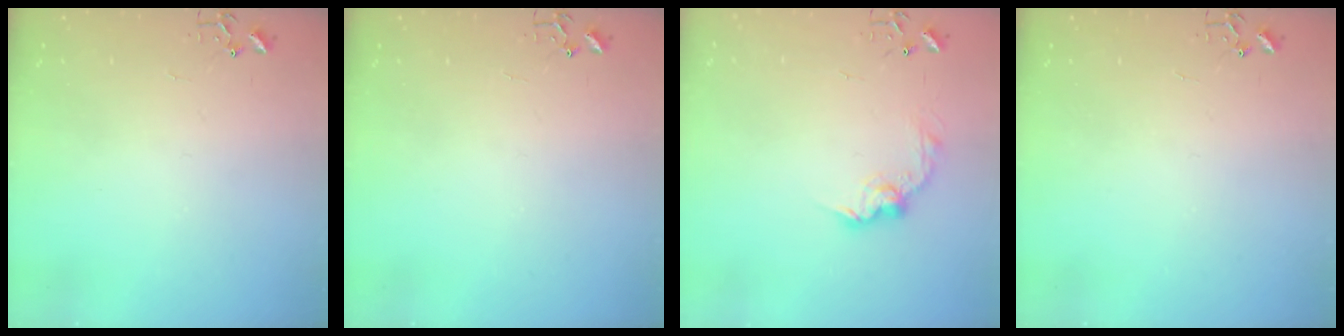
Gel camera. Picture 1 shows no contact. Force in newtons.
{"total": 0.0}
{"total": 9.6, "press": 9.6, "slide": 0.4}
{"total": 0.0}